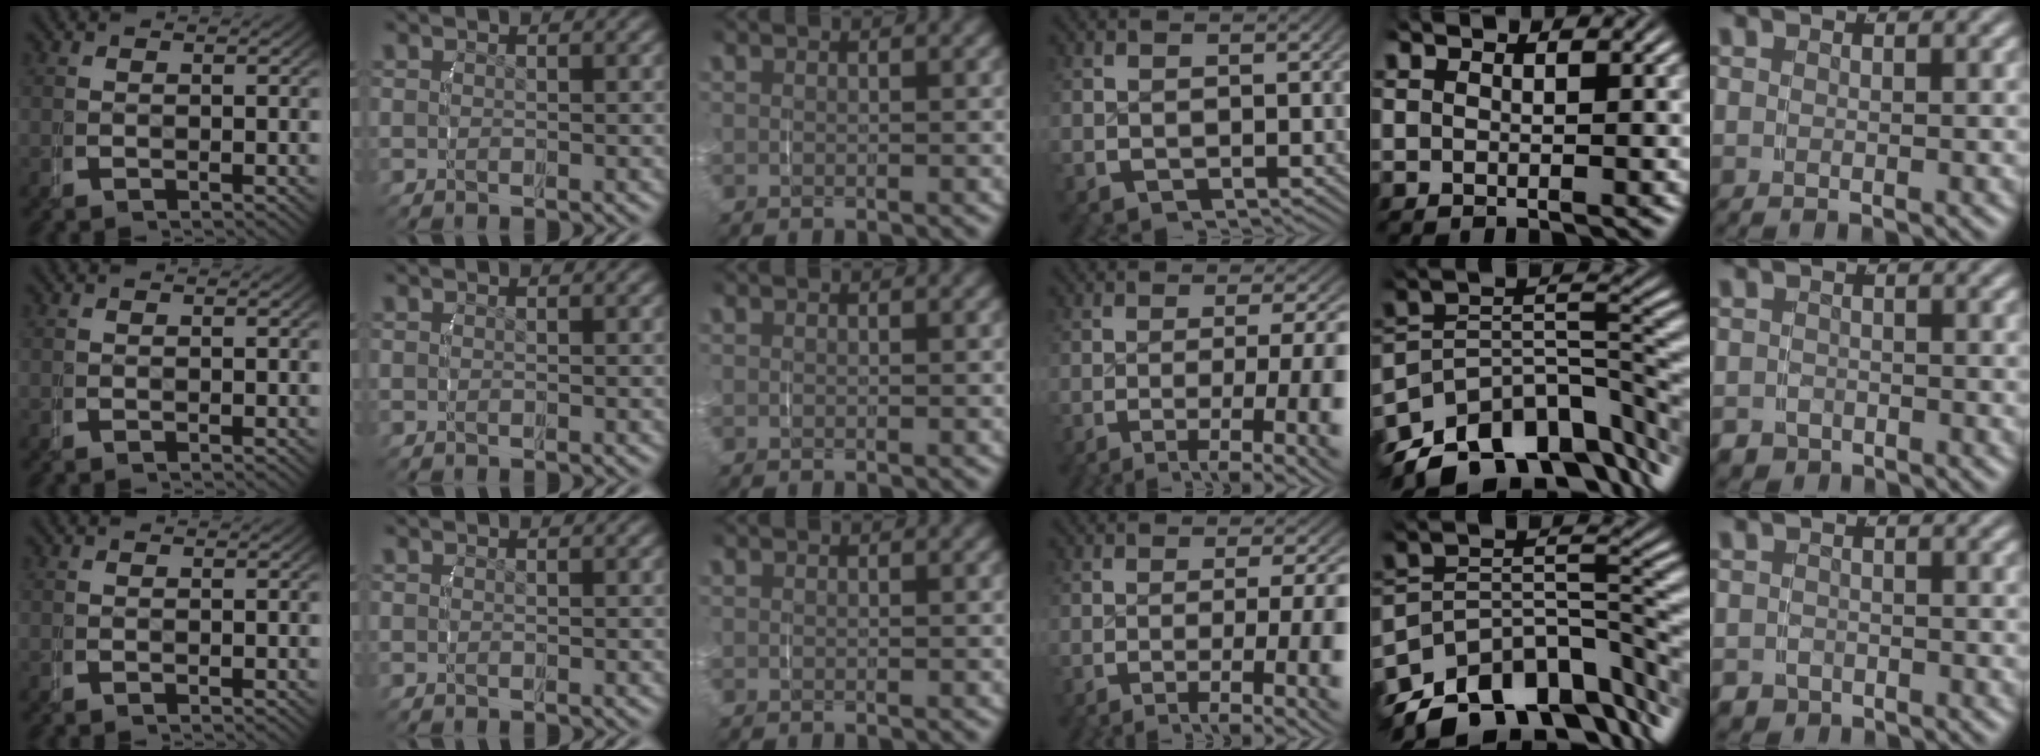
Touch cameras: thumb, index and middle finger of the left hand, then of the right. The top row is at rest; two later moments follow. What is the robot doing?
{"motion": "grasp_and_lifting", "object": "router"}